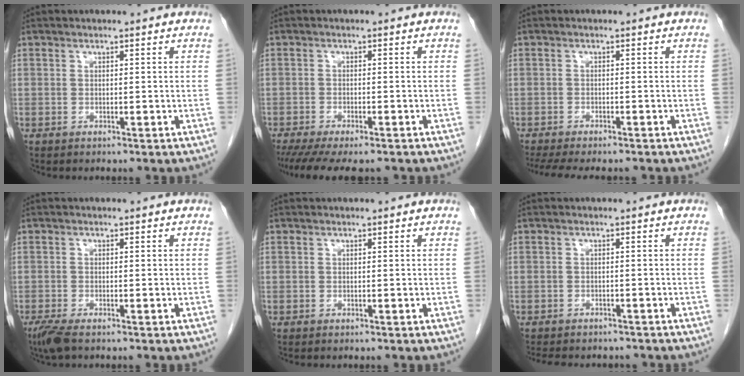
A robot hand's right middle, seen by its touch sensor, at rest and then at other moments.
{"total": 10.5, "force": [-8.6, 2.3, 5.5], "torque": [-0.083, -0.014, -0.126]}
{"total": 10.8, "force": [-9.3, 2.6, 4.9], "torque": [-0.080, -0.011, -0.128]}
{"total": 3.0, "force": [-2.2, 0.6, 2.0], "torque": [-0.046, -0.010, -0.042]}
{"total": 0.0}
{"total": 9.1, "force": [-7.9, 3.2, 2.9], "torque": [-0.052, 0.001, -0.098]}